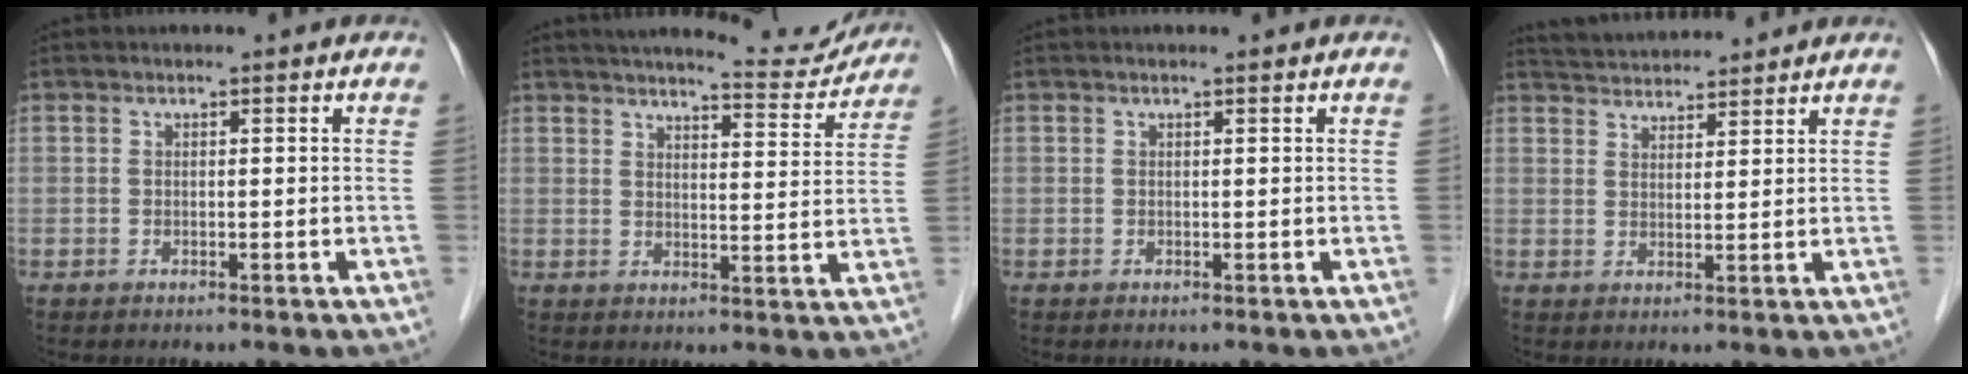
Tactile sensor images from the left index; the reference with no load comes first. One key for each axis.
{"total": 11.0, "fx": 10.6, "fy": 1.2, "fz": 3.0, "tx": -0.035, "ty": -0.008, "tz": 0.127}
{"total": 0.7, "fx": 0.6, "fy": 0.0, "fz": 0.3, "tx": -0.010, "ty": 0.007, "tz": 0.011}
{"total": 7.8, "fx": 7.5, "fy": 1.2, "fz": 1.5, "tx": -0.031, "ty": 0.031, "tz": 0.119}